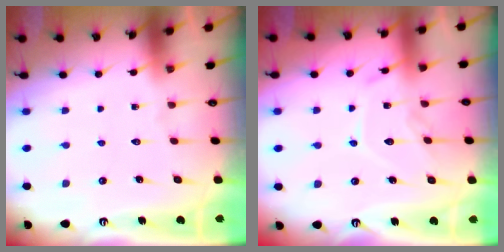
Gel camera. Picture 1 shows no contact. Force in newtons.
{"total": 11.4, "press": 11.4, "slide": 0.4}